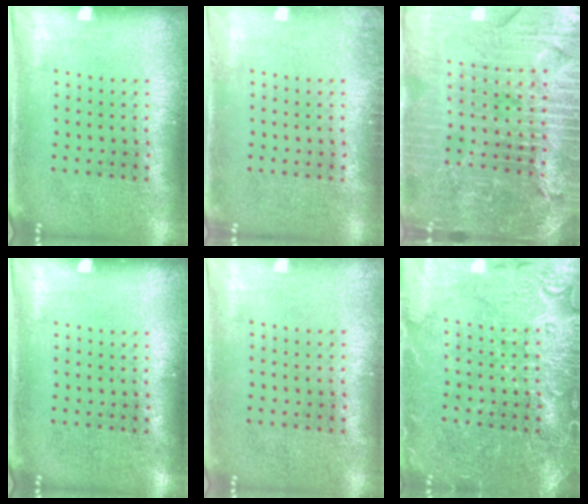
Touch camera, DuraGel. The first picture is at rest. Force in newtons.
{"total": 0.7, "press": 0.6, "slide": 0.2}
{"total": 5.6, "press": 5.0, "slide": 2.5}
{"total": 0.0}
{"total": 0.0}
{"total": 5.6, "press": 5.6, "slide": 0.8}